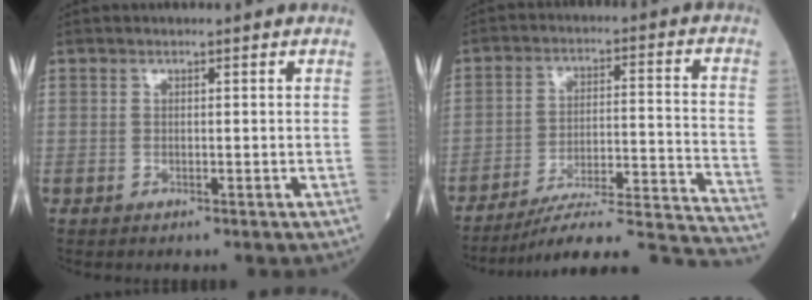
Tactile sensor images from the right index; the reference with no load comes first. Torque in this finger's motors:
{"motor_torque": [-0.01, -0.43, 0.19, 0.06]}